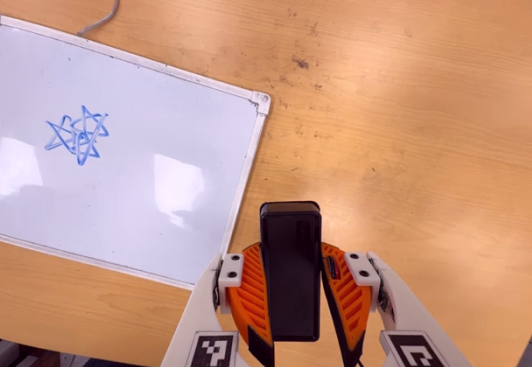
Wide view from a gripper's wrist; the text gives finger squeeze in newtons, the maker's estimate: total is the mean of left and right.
{"total": 9.5, "left": 7.7, "right": 11.3}